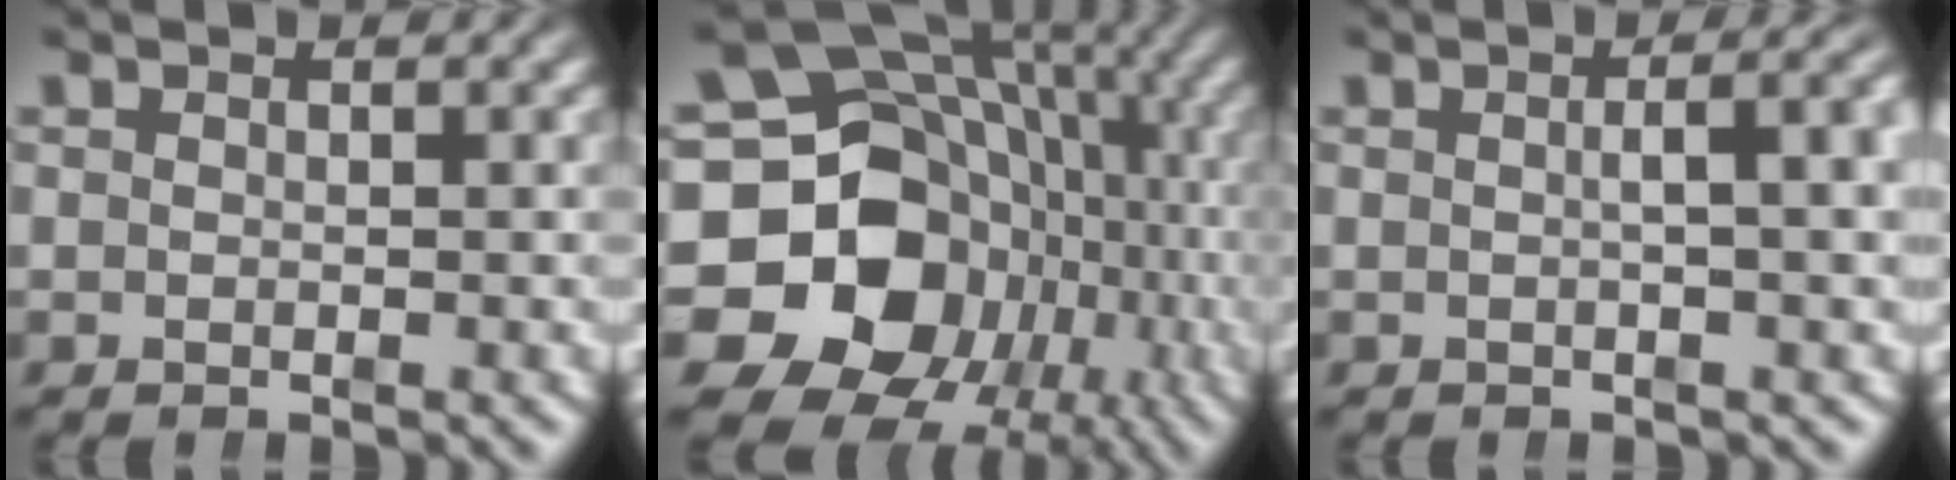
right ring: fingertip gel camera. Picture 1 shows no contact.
{"total": 20.9, "force": [-3.6, 16.7, 12.0], "torque": [-0.228, -0.086, -0.035]}
{"total": 3.3, "force": [0.0, 0.2, 3.3], "torque": [-0.026, 0.016, -0.006]}